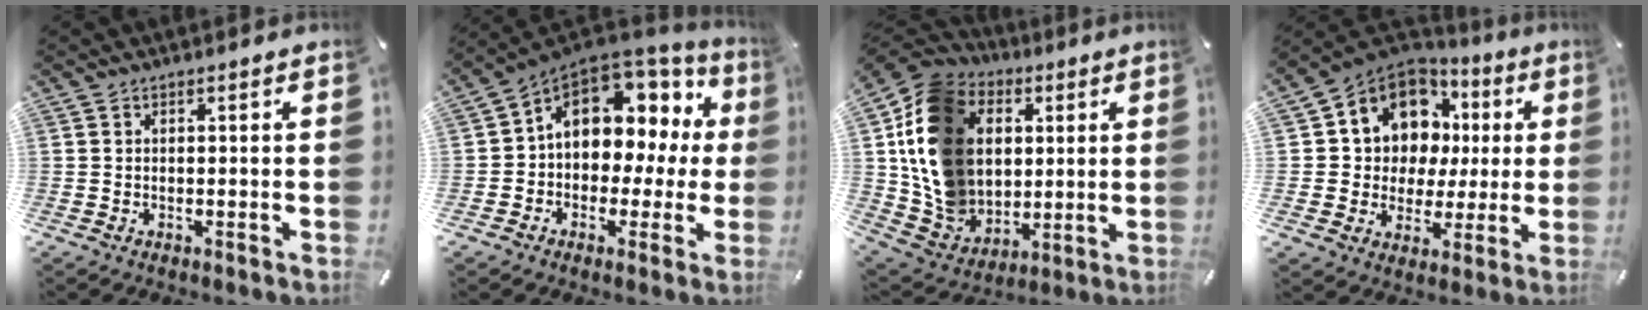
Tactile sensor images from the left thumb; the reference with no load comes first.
{"total": 10.8, "force": [3.7, 8.4, 5.7], "torque": [-0.091, -0.023, 0.068]}
{"total": 18.2, "force": [2.8, 15.8, 8.5], "torque": [-0.186, -0.008, 0.060]}
{"total": 10.6, "force": [4.0, 9.5, 2.5], "torque": [-0.059, -0.036, 0.083]}